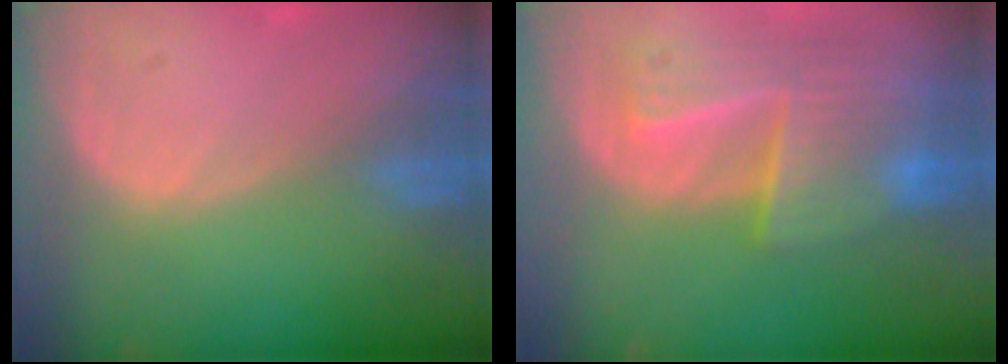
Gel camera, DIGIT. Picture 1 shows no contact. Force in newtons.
{"total": 9.3, "press": 8.3, "slide": 4.2}